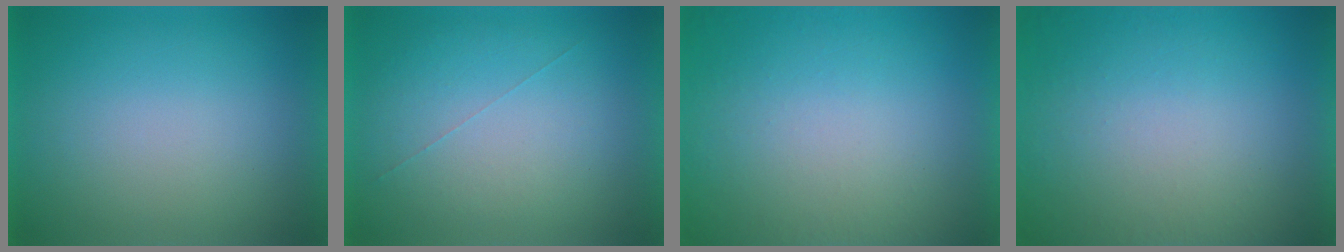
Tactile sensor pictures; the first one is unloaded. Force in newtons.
{"total": 1.0}
{"total": 1.2}
{"total": 1.2}